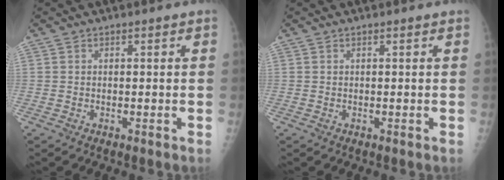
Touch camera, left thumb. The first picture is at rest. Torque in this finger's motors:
{"motor_torque": [0.00, 0.00, -0.01, -0.01, 0.00]}